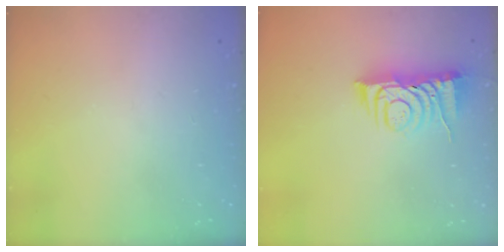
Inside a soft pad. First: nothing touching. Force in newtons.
{"total": 7.7, "press": 7.7, "slide": 0.7}